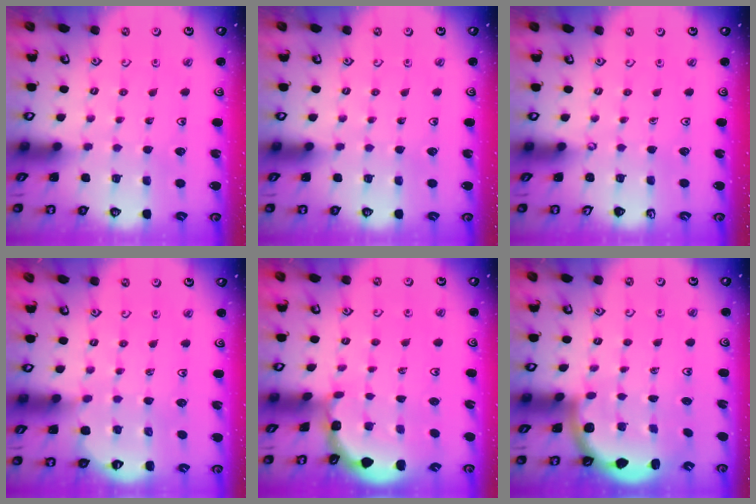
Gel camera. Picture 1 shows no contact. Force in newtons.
{"total": 0.0}
{"total": 0.0}
{"total": 3.9, "press": 3.9, "slide": 0.6}
{"total": 1.8, "press": 1.8, "slide": 0.3}
{"total": 2.5, "press": 2.5, "slide": 0.6}